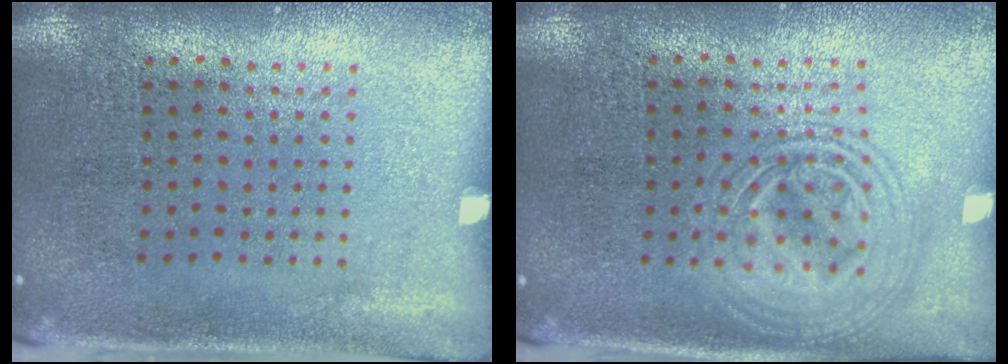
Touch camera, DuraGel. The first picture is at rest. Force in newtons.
{"total": 2.9, "press": 2.9, "slide": 0.4}